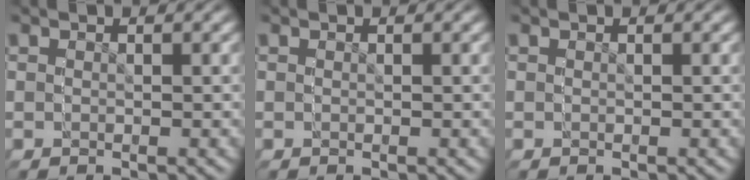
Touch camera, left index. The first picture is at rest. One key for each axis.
{"total": 0.0}
{"total": 0.0}